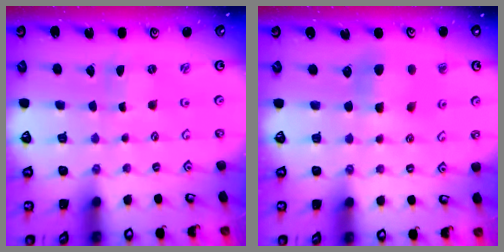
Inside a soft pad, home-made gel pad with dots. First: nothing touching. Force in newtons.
{"total": 7.1, "press": 7.1, "slide": 0.7}